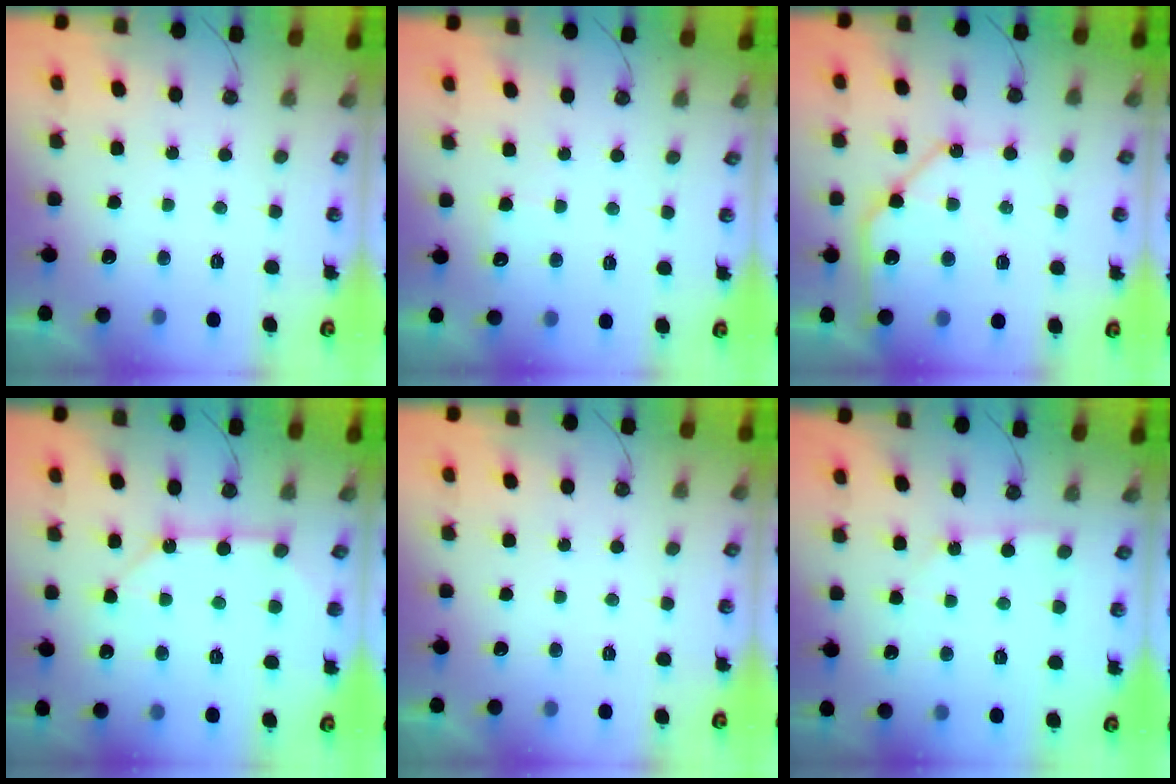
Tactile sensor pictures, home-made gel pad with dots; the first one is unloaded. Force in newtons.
{"total": 4.9, "press": 4.8, "slide": 0.4}
{"total": 13.1, "press": 13.0, "slide": 1.9}
{"total": 11.5, "press": 11.4, "slide": 1.2}
{"total": 0.0}
{"total": 2.5, "press": 2.5, "slide": 0.3}